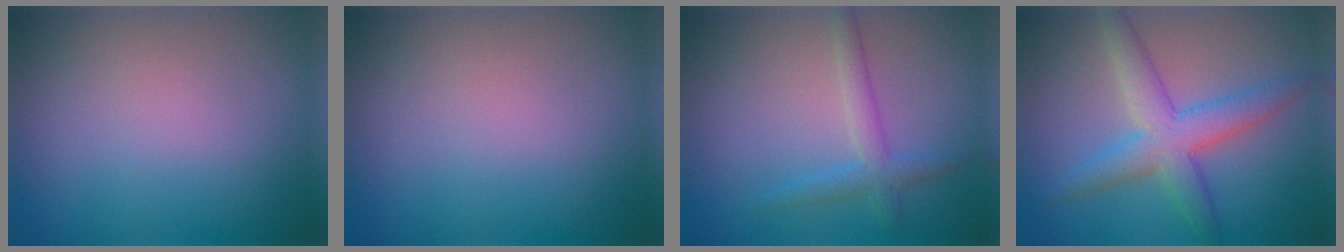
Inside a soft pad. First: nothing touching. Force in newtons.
{"total": 0.0}
{"total": 2.3, "press": 2.3, "slide": 0.1}
{"total": 4.9, "press": 4.9, "slide": 0.1}